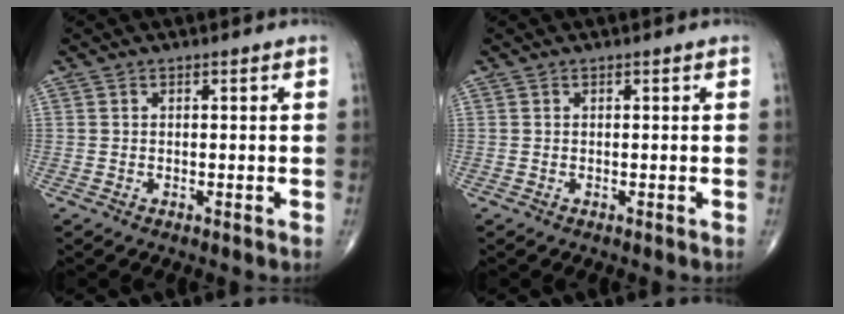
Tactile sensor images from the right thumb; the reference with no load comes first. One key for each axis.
{"total": 0.0}